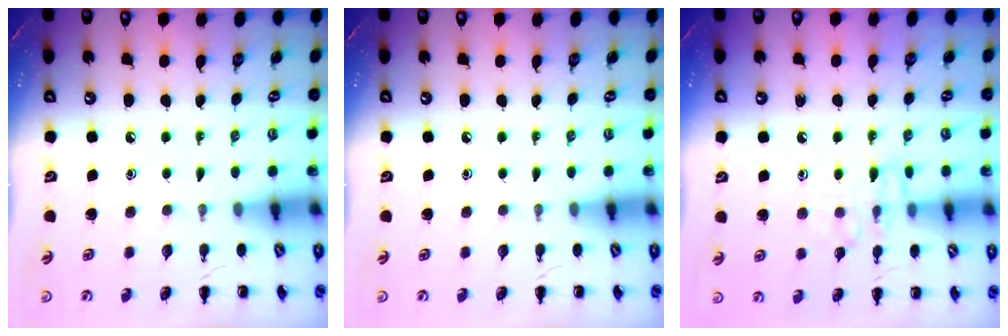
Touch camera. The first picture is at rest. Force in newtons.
{"total": 0.0}
{"total": 8.7, "press": 8.7, "slide": 0.5}